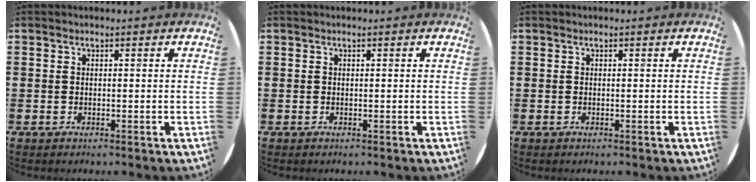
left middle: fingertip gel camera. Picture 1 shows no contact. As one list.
[{"total": 0.0}, {"total": 0.0}]